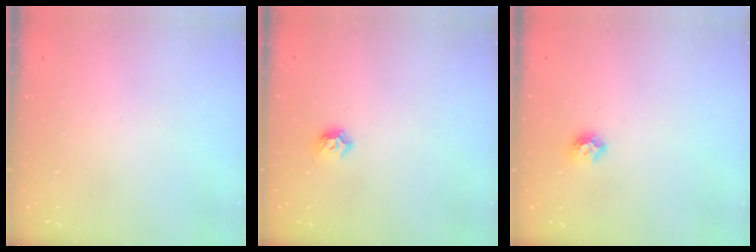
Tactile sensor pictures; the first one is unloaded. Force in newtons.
{"total": 4.3, "press": 4.2, "slide": 1.2}
{"total": 6.8, "press": 6.8, "slide": 0.7}